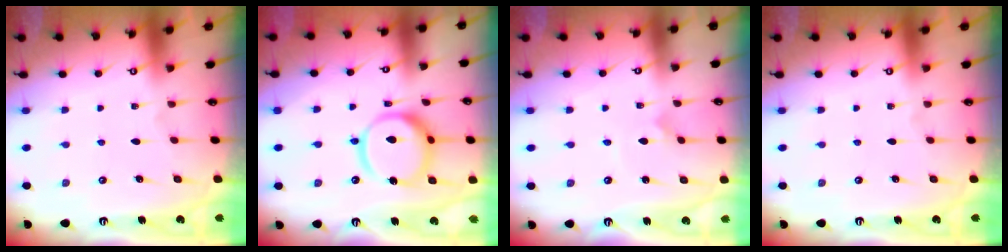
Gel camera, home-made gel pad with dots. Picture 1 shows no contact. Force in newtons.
{"total": 14.2, "press": 14.1, "slide": 1.5}
{"total": 1.4, "press": 1.4, "slide": 0.0}
{"total": 0.0}